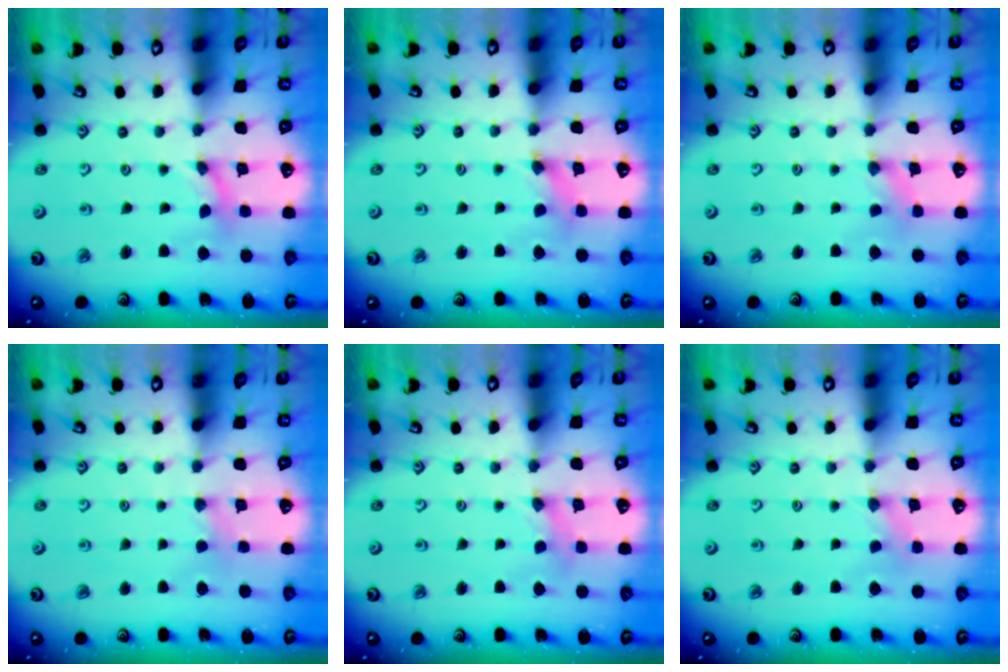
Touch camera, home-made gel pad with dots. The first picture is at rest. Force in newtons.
{"total": 1.9, "press": 1.9, "slide": 0.2}
{"total": 0.9, "press": 0.9, "slide": 0.2}
{"total": 1.2, "press": 1.1, "slide": 0.3}
{"total": 1.6, "press": 1.6, "slide": 0.1}
{"total": 0.0}